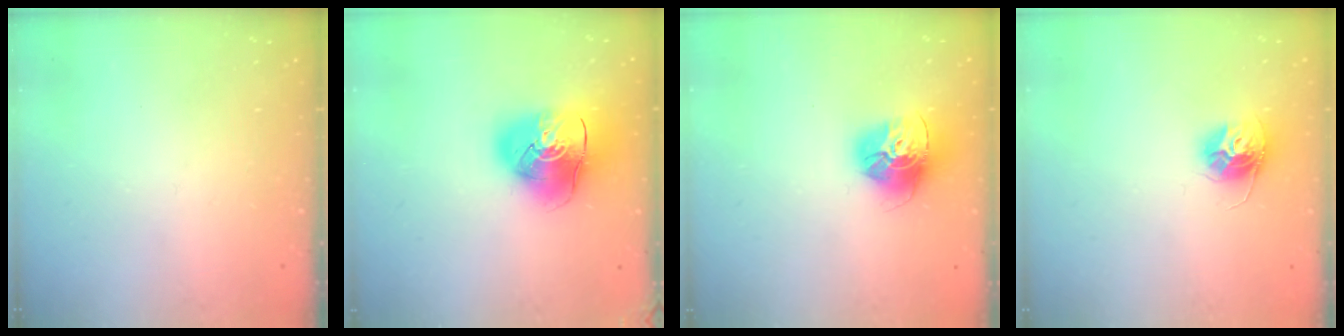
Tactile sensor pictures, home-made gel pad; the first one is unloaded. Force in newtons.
{"total": 15.6, "press": 15.5, "slide": 2.4}
{"total": 16.3, "press": 16.2, "slide": 1.5}
{"total": 11.4, "press": 11.3, "slide": 0.8}